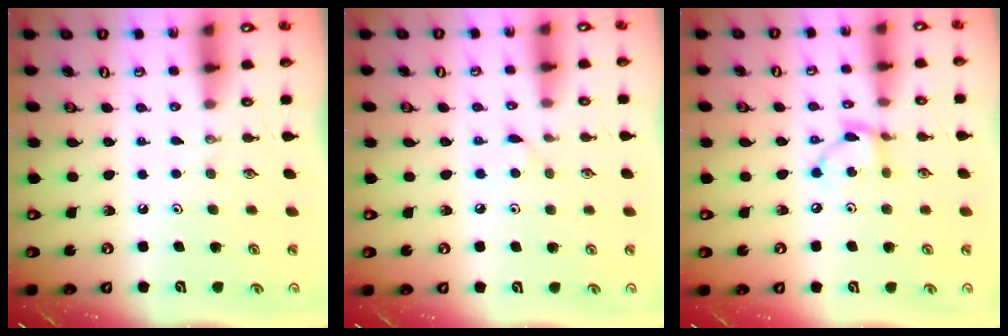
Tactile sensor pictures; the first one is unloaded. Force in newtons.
{"total": 3.6, "press": 3.6, "slide": 0.6}
{"total": 7.5, "press": 7.5, "slide": 0.2}